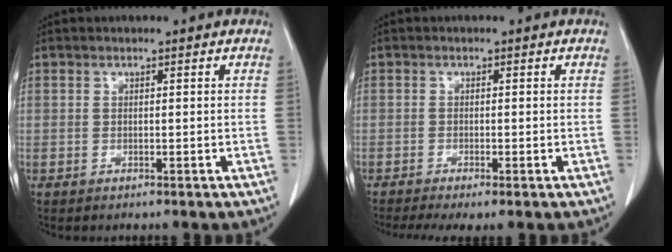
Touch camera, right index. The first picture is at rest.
{"total": 5.2, "force": [-3.9, 0.7, 3.4], "torque": [-0.054, -0.014, -0.062]}